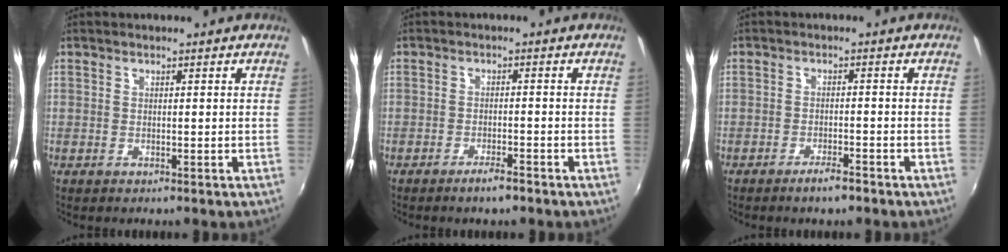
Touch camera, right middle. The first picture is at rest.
{"total": 2.7, "force": [-2.2, 0.3, 1.7], "torque": [-0.040, 0.000, -0.037]}
{"total": 3.0, "force": [-2.3, 0.4, 1.8], "torque": [-0.042, 0.000, -0.040]}